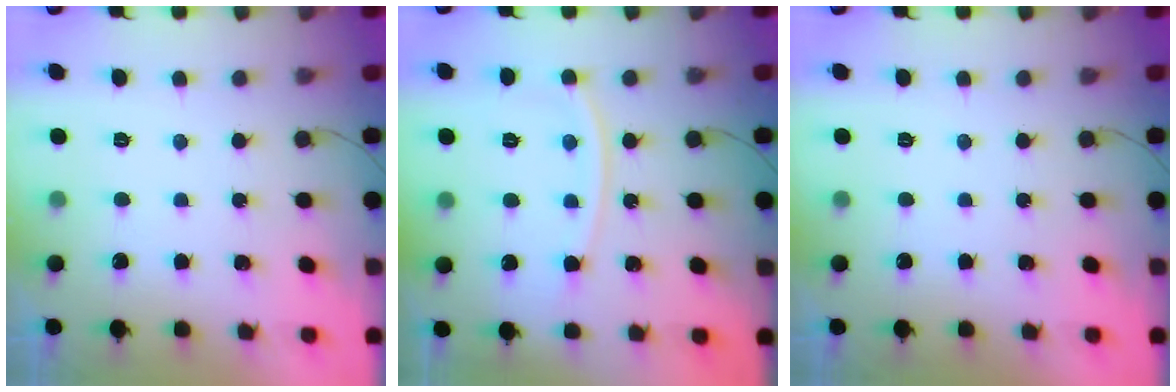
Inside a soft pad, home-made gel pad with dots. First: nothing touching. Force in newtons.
{"total": 9.7, "press": 9.6, "slide": 1.2}
{"total": 0.0}